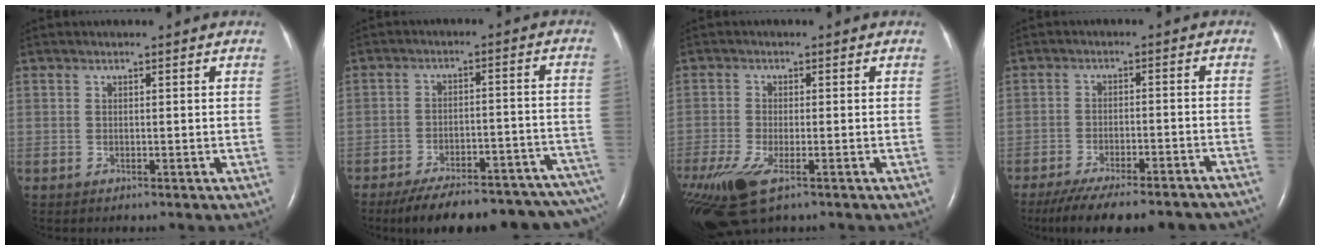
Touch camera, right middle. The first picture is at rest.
{"total": 24.3, "force": [-20.7, 4.8, 11.7], "torque": [-0.117, 0.003, -0.266]}
{"total": 13.1, "force": [-7.9, 5.0, 9.2], "torque": [-0.229, -0.038, -0.136]}
{"total": 21.0, "force": [-18.4, 4.4, 9.3], "torque": [-0.135, -0.016, -0.240]}